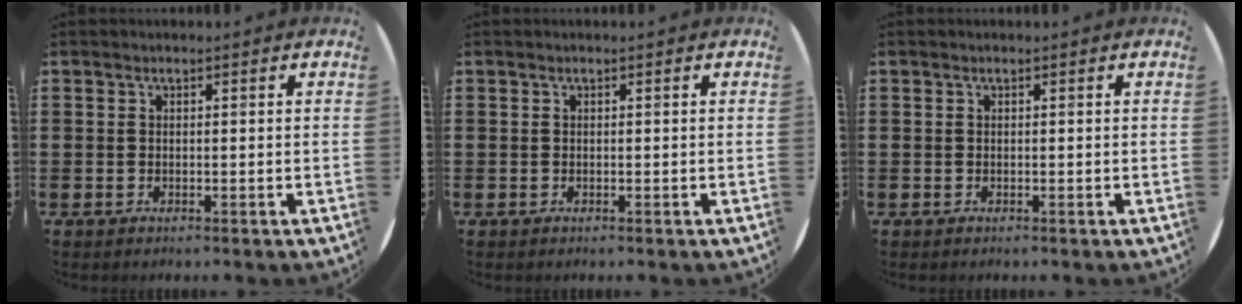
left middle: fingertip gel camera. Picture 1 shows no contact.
{"total": 0.0}
{"total": 0.0}